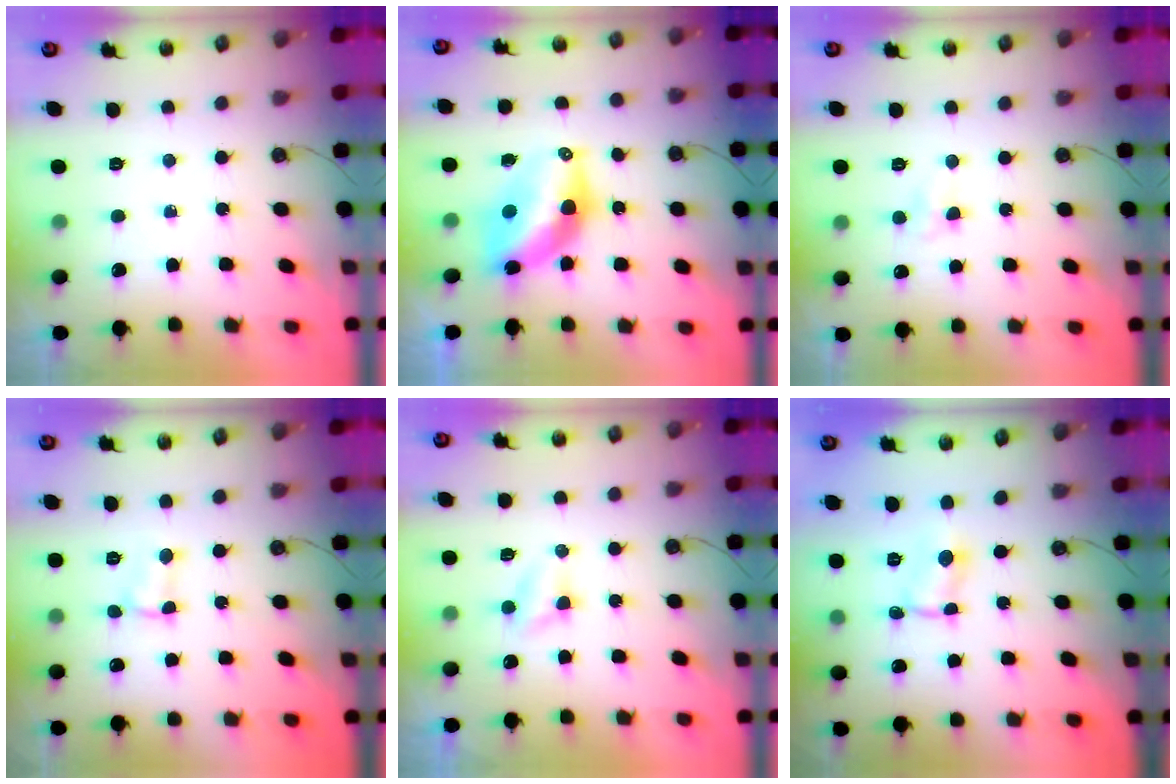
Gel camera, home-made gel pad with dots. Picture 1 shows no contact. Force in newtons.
{"total": 10.4, "press": 10.4, "slide": 0.8}
{"total": 4.5, "press": 4.4, "slide": 0.7}
{"total": 1.9, "press": 1.9, "slide": 0.3}
{"total": 2.9, "press": 2.9, "slide": 0.3}
{"total": 0.8, "press": 0.6, "slide": 0.5}